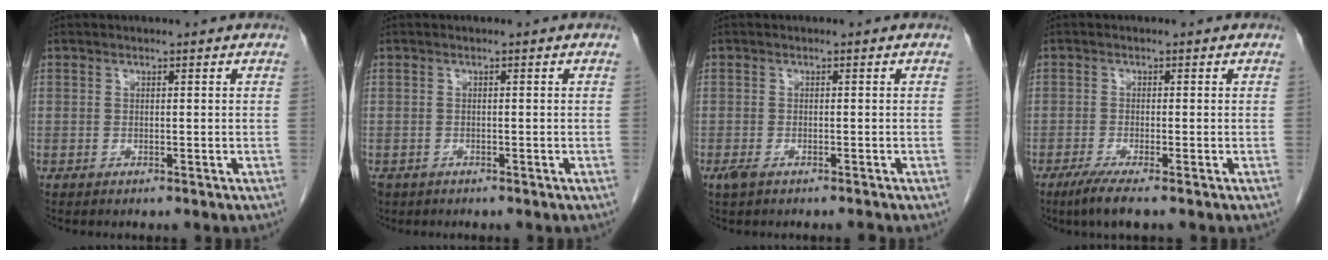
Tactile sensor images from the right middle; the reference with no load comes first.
{"total": 3.5, "force": [-2.1, 2.5, 1.2], "torque": [-0.032, -0.005, -0.036]}
{"total": 2.0, "force": [-1.4, 0.5, 1.3], "torque": [-0.030, -0.005, -0.025]}
{"total": 3.7, "force": [-2.5, 0.0, 2.7], "torque": [-0.056, -0.012, -0.048]}